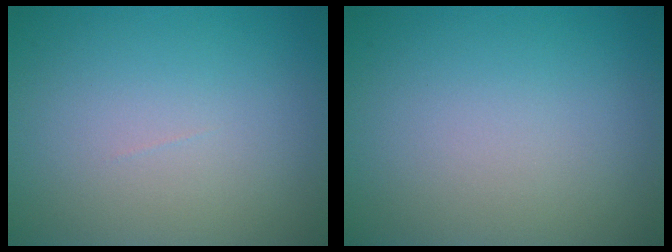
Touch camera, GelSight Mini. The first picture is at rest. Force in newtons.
{"total": 0.0}